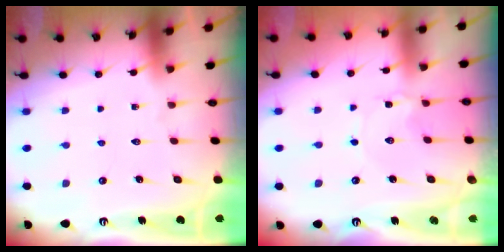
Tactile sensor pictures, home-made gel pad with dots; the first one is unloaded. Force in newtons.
{"total": 0.6, "press": 0.6, "slide": 0.1}